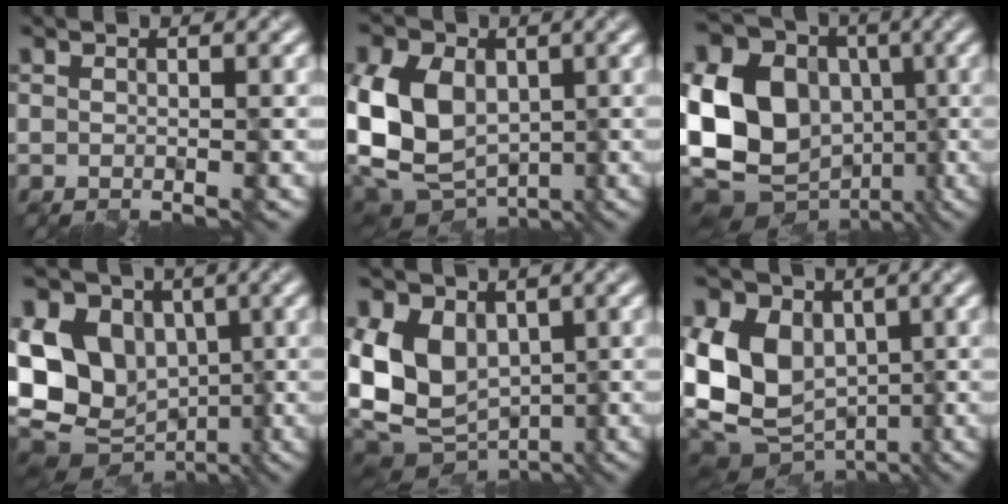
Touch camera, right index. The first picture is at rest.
{"total": 10.7, "force": [-0.8, 8.1, 7.0], "torque": [-0.141, 0.007, -0.018]}
{"total": 15.1, "force": [-2.1, 12.1, 8.8], "torque": [-0.199, 0.019, -0.049]}
{"total": 12.1, "force": [-0.7, 9.4, 7.5], "torque": [-0.141, 0.015, -0.019]}
{"total": 9.1, "force": [-0.8, 6.7, 6.1], "torque": [-0.108, 0.007, -0.020]}
{"total": 11.1, "force": [-0.8, 8.4, 7.1], "torque": [-0.139, 0.016, -0.020]}